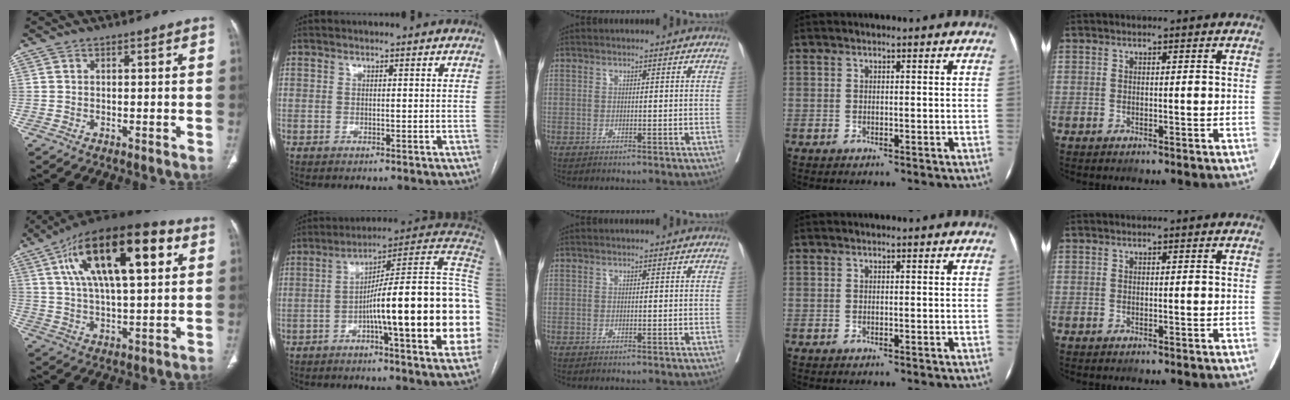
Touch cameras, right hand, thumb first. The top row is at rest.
{"thumb": {"total": 24.7, "force": [8.8, 9.8, 20.9], "torque": [-0.343, 0.008, 0.141]}, "index": {"total": 24.5, "force": [-3.6, 1.2, 24.2], "torque": [-0.249, 0.022, -0.059]}}